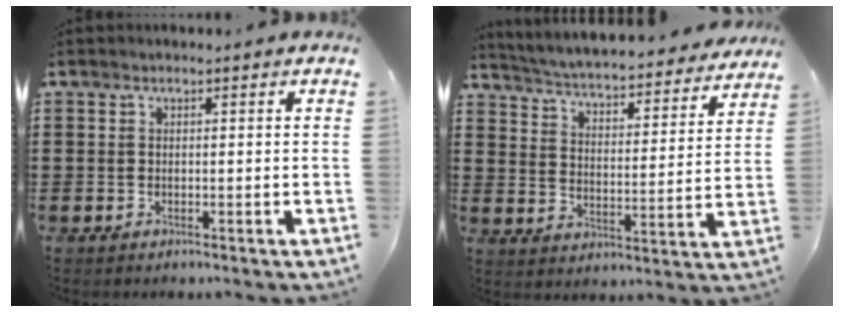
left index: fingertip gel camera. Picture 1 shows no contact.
{"total": 3.9, "force": [3.8, -0.4, 0.7], "torque": [-0.038, -0.037, 0.057]}